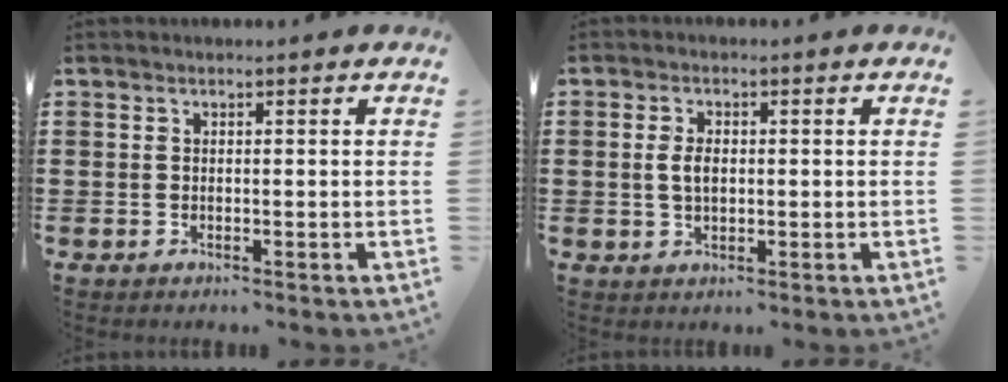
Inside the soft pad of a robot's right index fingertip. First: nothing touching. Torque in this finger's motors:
{"motor_torque": [1.20, 0.82, 0.25, 0.10]}